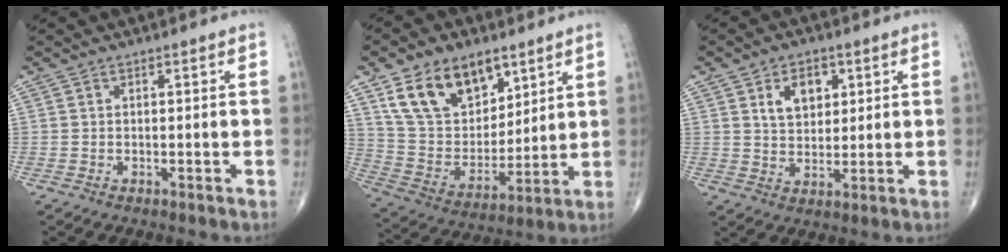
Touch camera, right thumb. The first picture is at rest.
{"total": 18.0, "force": [10.1, 11.1, 10.0], "torque": [-0.135, -0.038, 0.197]}
{"total": 7.1, "force": [2.8, 4.7, 4.4], "torque": [-0.046, -0.015, 0.048]}